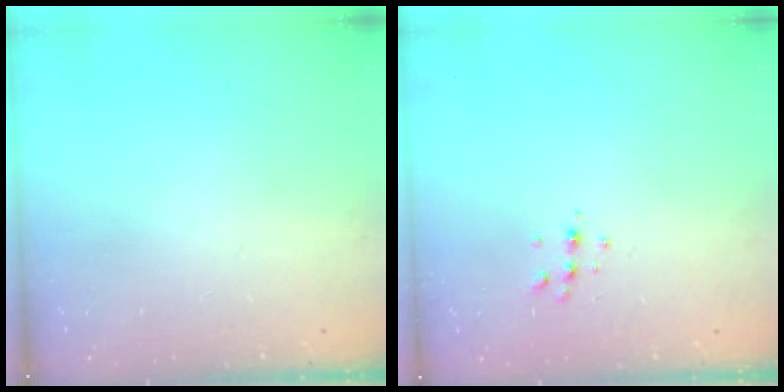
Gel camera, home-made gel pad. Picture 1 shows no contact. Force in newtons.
{"total": 4.7, "press": 4.6, "slide": 0.9}